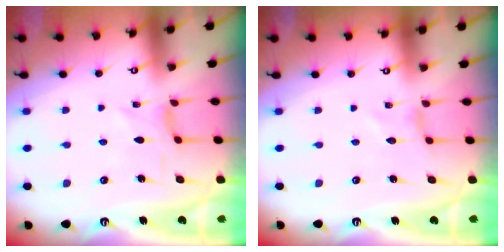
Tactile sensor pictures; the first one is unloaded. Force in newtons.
{"total": 0.0}